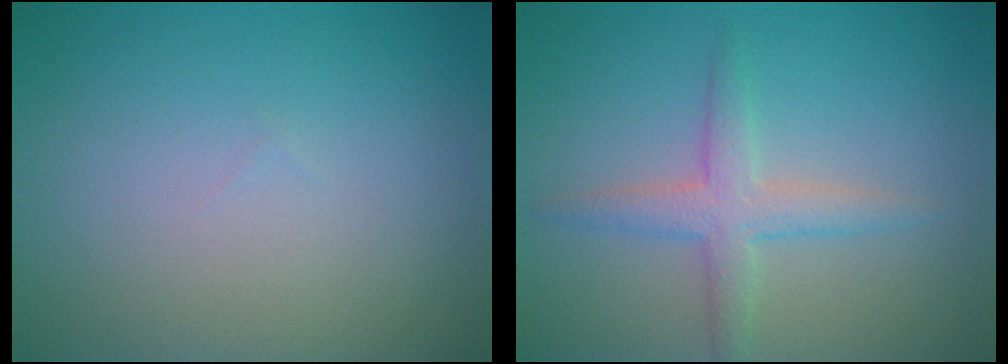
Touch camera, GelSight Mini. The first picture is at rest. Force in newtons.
{"total": 2.9, "press": 2.9, "slide": 0.1}